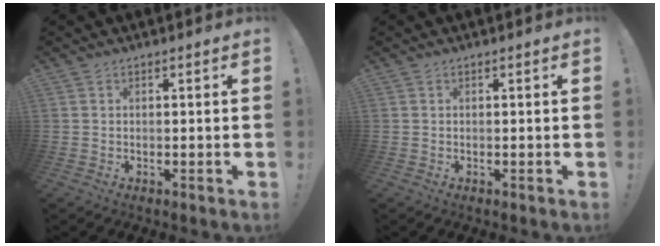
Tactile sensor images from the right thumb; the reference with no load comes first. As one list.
[{"total": 0.0}]